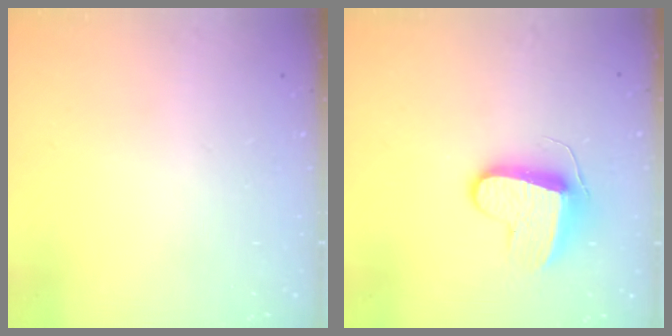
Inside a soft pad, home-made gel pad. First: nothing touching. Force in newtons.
{"total": 9.3, "press": 9.3, "slide": 0.5}